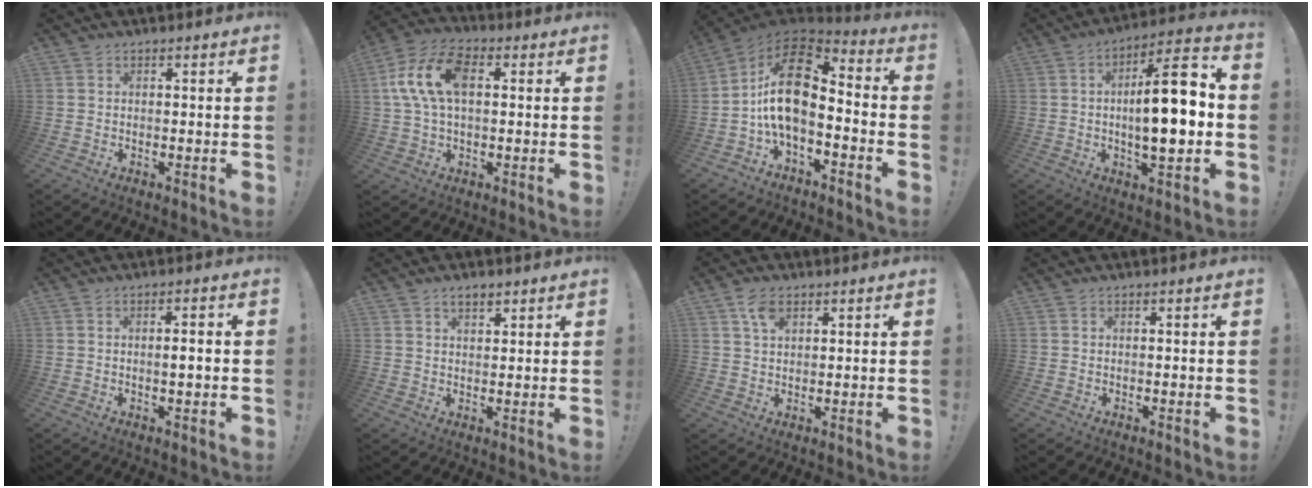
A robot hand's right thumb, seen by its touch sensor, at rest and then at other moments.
{"total": 13.5, "force": [2.6, 7.9, 10.7], "torque": [-0.211, 0.010, 0.050]}
{"total": 15.2, "force": [0.2, 8.6, 12.5], "torque": [-0.228, 0.004, 0.006]}
{"total": 17.1, "force": [-0.8, 4.8, 16.4], "torque": [-0.252, 0.001, -0.023]}
{"total": 2.7, "force": [-0.3, 0.2, 2.7], "torque": [-0.046, 0.002, -0.009]}
{"total": 3.3, "force": [2.2, 1.7, 1.8], "torque": [-0.029, -0.006, 0.040]}
{"total": 4.8, "force": [2.5, 2.7, 3.1], "torque": [-0.057, -0.002, 0.045]}
{"total": 0.0}